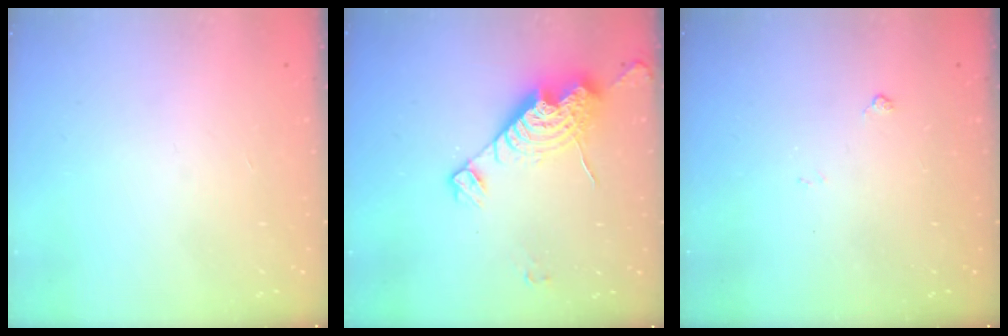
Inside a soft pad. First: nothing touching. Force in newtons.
{"total": 13.8, "press": 13.7, "slide": 1.3}
{"total": 3.8, "press": 3.7, "slide": 0.7}